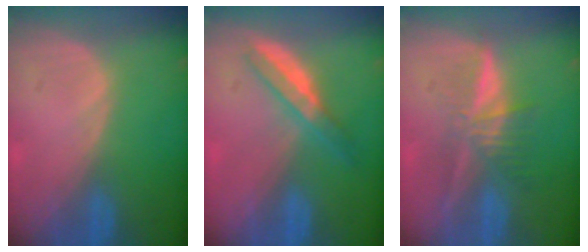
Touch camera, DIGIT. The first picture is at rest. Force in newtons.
{"total": 5.2, "press": 4.6, "slide": 2.4}
{"total": 5.9, "press": 5.6, "slide": 2.0}